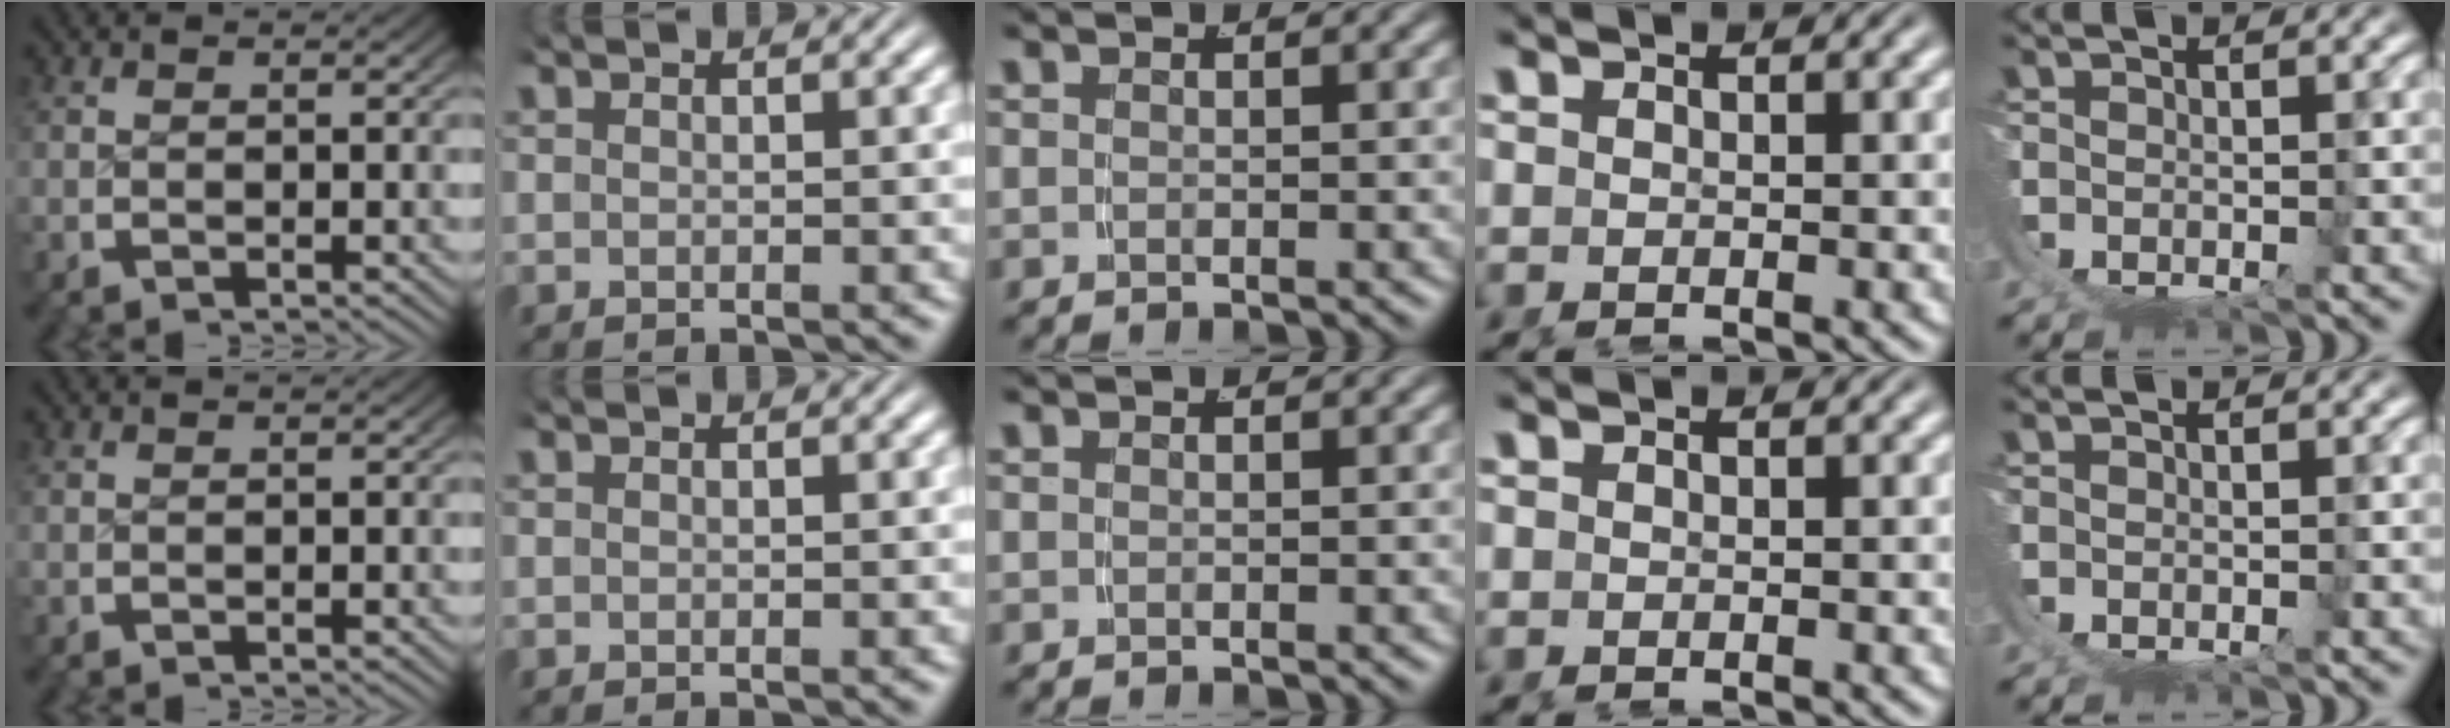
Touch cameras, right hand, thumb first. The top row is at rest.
{}